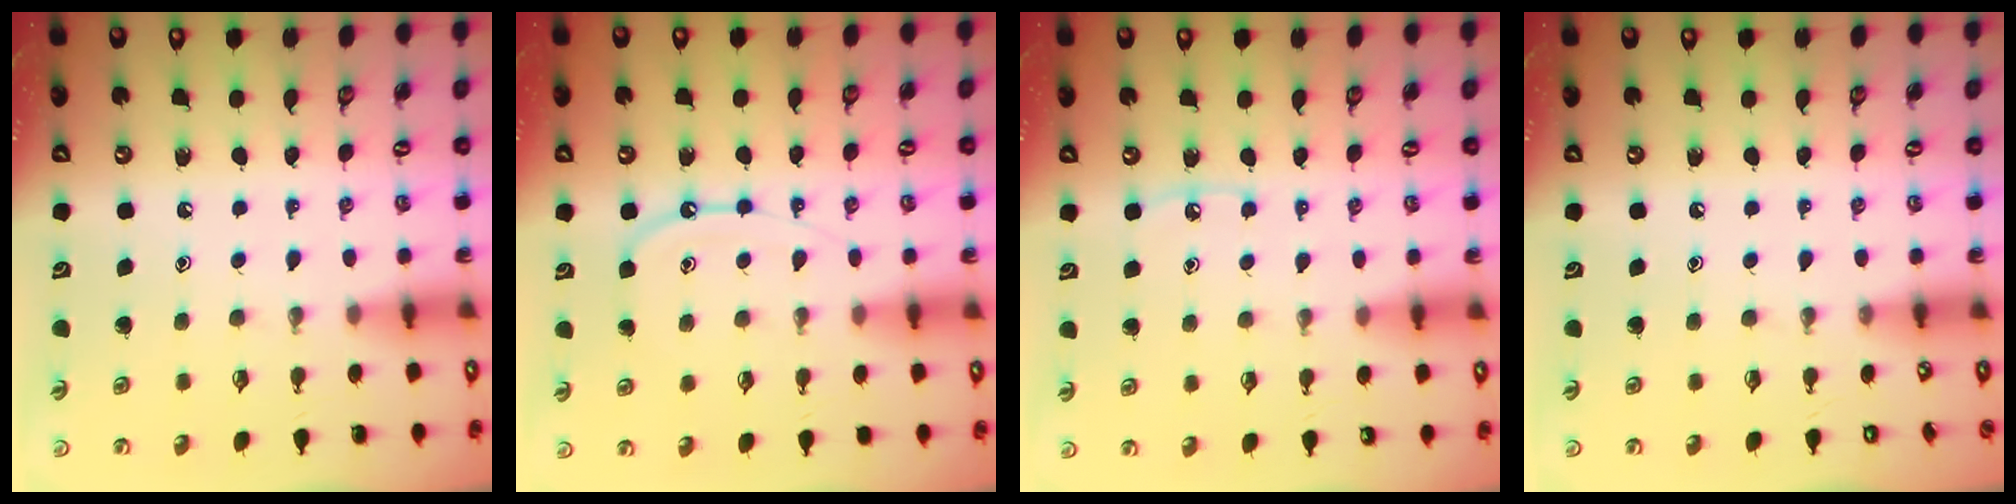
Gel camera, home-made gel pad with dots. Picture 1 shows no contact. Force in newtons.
{"total": 8.5, "press": 8.5, "slide": 0.9}
{"total": 4.1, "press": 4.0, "slide": 0.6}
{"total": 0.0}